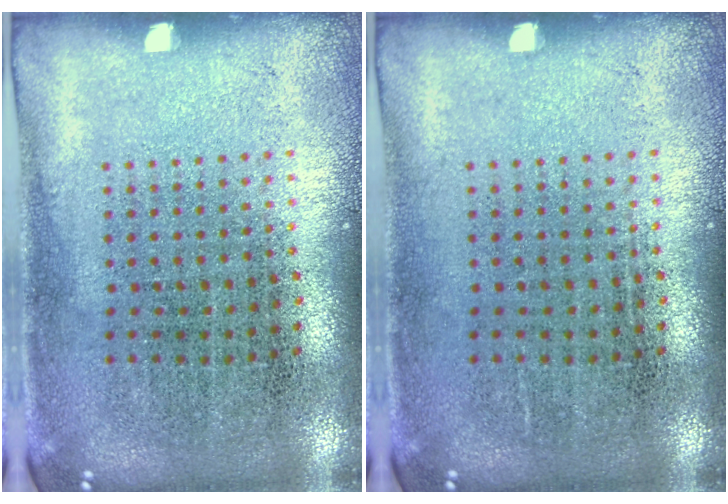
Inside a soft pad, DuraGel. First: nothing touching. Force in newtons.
{"total": 0.0}